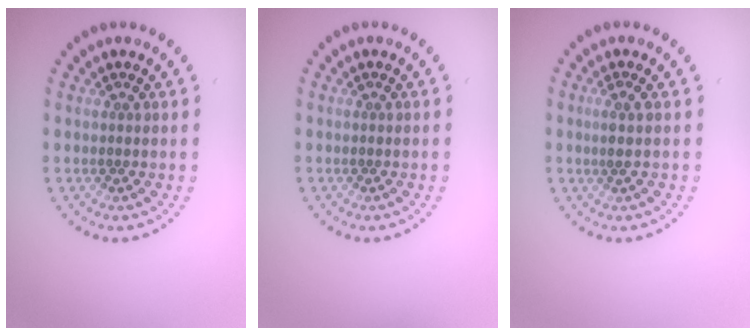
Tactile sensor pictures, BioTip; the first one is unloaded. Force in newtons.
{"total": 0.0}
{"total": 0.9, "press": 0.7, "slide": 0.6}